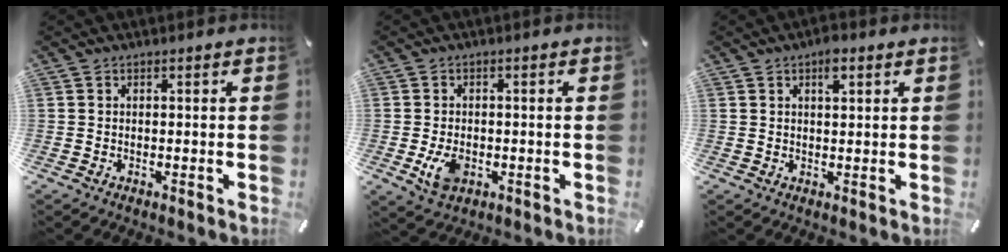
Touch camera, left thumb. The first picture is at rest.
{"total": 5.4, "force": [-1.5, 3.5, 3.8], "torque": [-0.090, 0.000, -0.029]}
{"total": 2.3, "force": [1.2, 0.8, 1.8], "torque": [-0.024, -0.004, 0.016]}